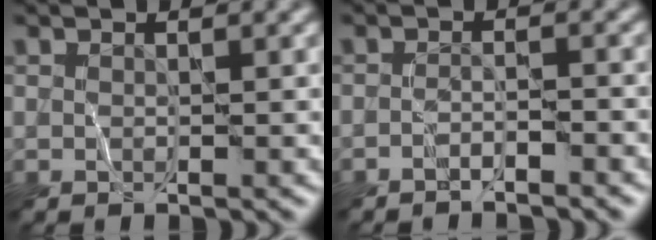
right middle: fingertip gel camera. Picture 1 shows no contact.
{"total": 1.5, "force": [-1.5, 0.0, 0.4], "torque": [-0.001, 0.005, -0.030]}